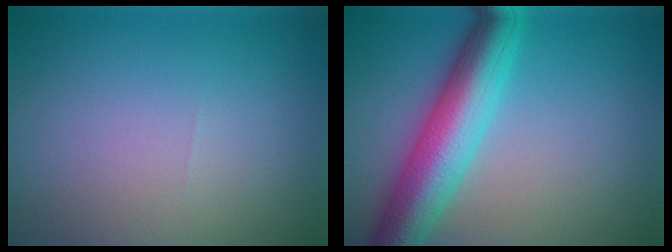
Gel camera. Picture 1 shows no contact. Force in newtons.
{"total": 7.8, "press": 7.8, "slide": 0.1}